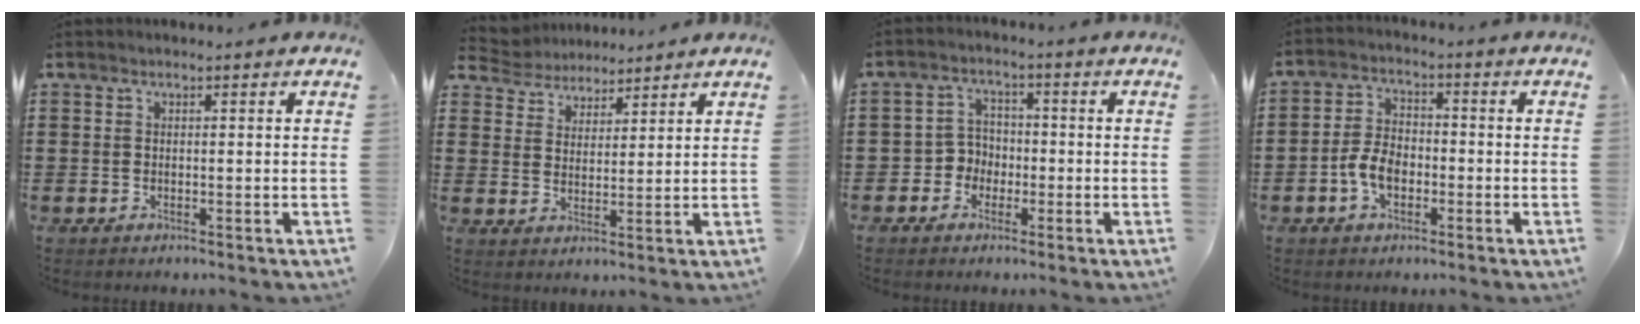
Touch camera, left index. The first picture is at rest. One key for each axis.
{"total": 4.2, "fx": 3.9, "fy": 1.4, "fz": -0.4, "tx": -0.016, "ty": -0.015, "tz": 0.070}
{"total": 3.7, "fx": -1.8, "fy": 3.1, "fz": 1.0, "tx": -0.030, "ty": 0.007, "tz": -0.040}
{"total": 5.3, "fx": -1.9, "fy": 3.1, "fz": 3.8, "tx": -0.094, "ty": 0.001, "tz": -0.042}